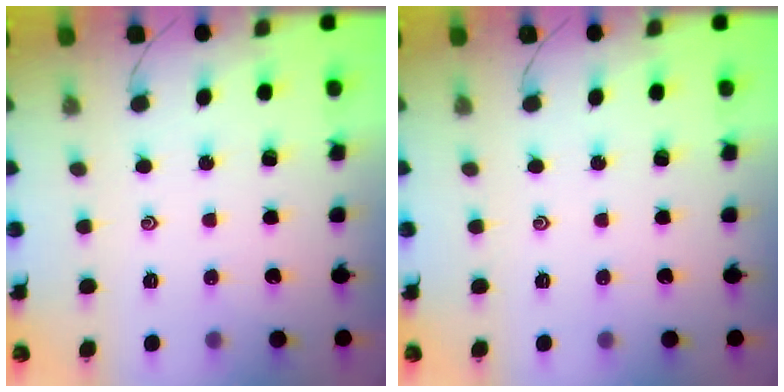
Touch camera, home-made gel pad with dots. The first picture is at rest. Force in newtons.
{"total": 0.0}